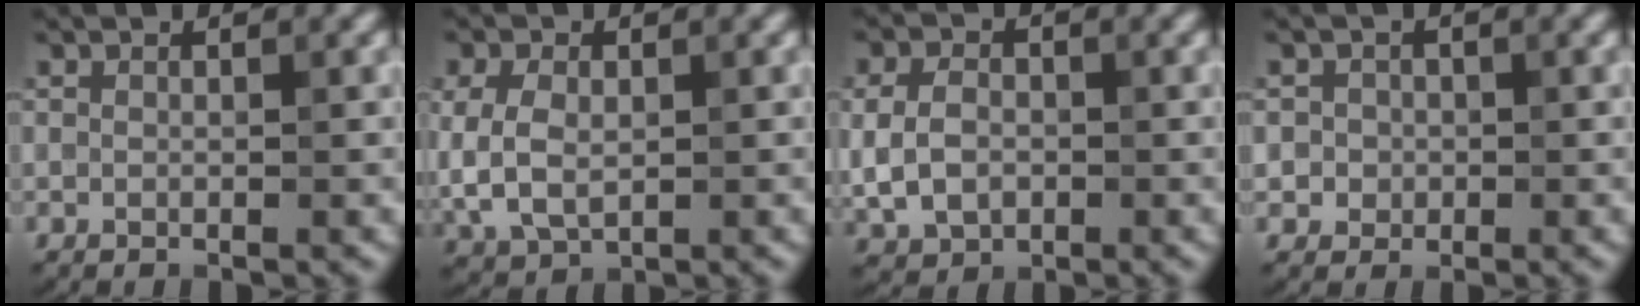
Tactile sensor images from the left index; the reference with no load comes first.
{"total": 4.7, "force": [0.2, 3.3, 3.4], "torque": [-0.075, 0.005, 0.010]}
{"total": 3.9, "force": [-0.3, 2.8, 2.7], "torque": [-0.061, 0.003, -0.007]}
{"total": 2.6, "force": [0.3, 2.5, 0.7], "torque": [0.007, 0.018, -0.002]}